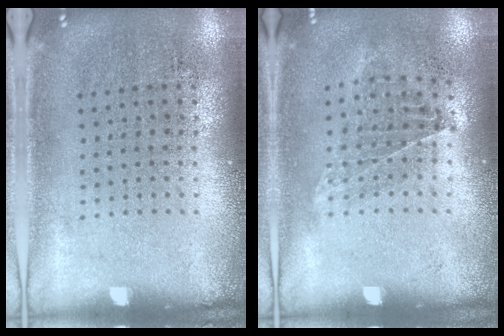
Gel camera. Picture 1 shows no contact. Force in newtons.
{"total": 0.9, "press": 0.8, "slide": 0.5}